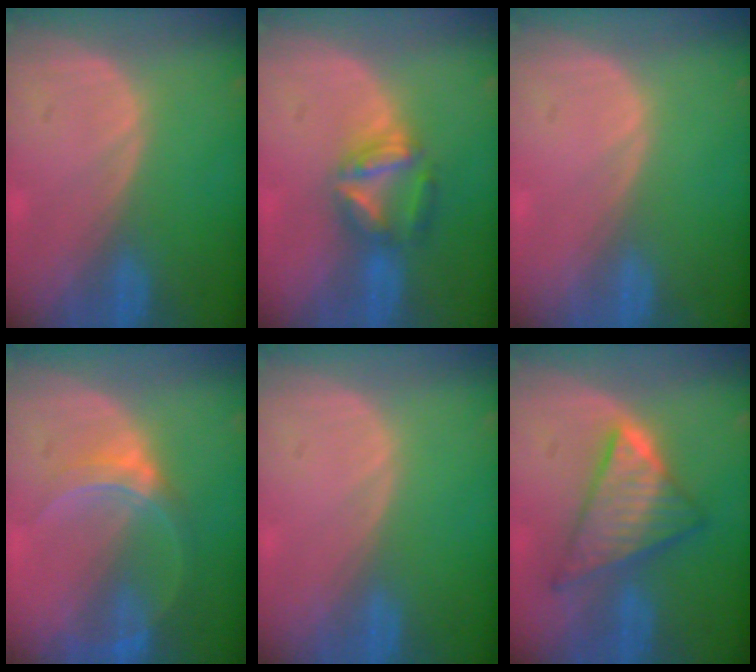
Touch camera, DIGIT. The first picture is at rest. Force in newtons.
{"total": 5.7, "press": 5.7, "slide": 0.4}
{"total": 0.0}
{"total": 6.2, "press": 5.6, "slide": 2.6}
{"total": 0.0}
{"total": 8.7, "press": 8.7, "slide": 0.7}